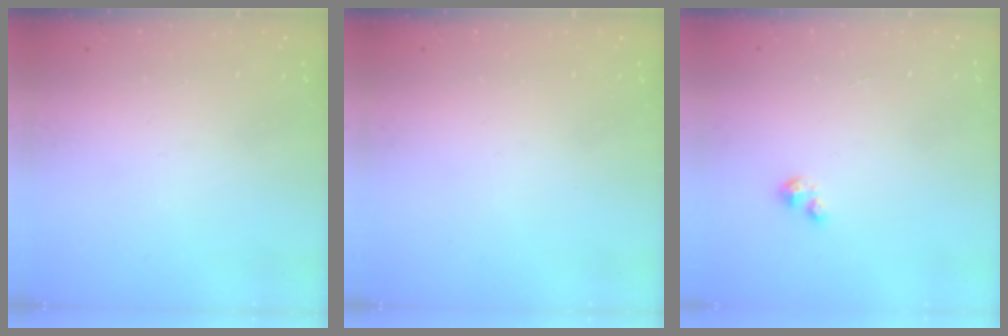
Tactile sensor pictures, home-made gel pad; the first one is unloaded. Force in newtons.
{"total": 0.0}
{"total": 2.1, "press": 2.0, "slide": 0.5}